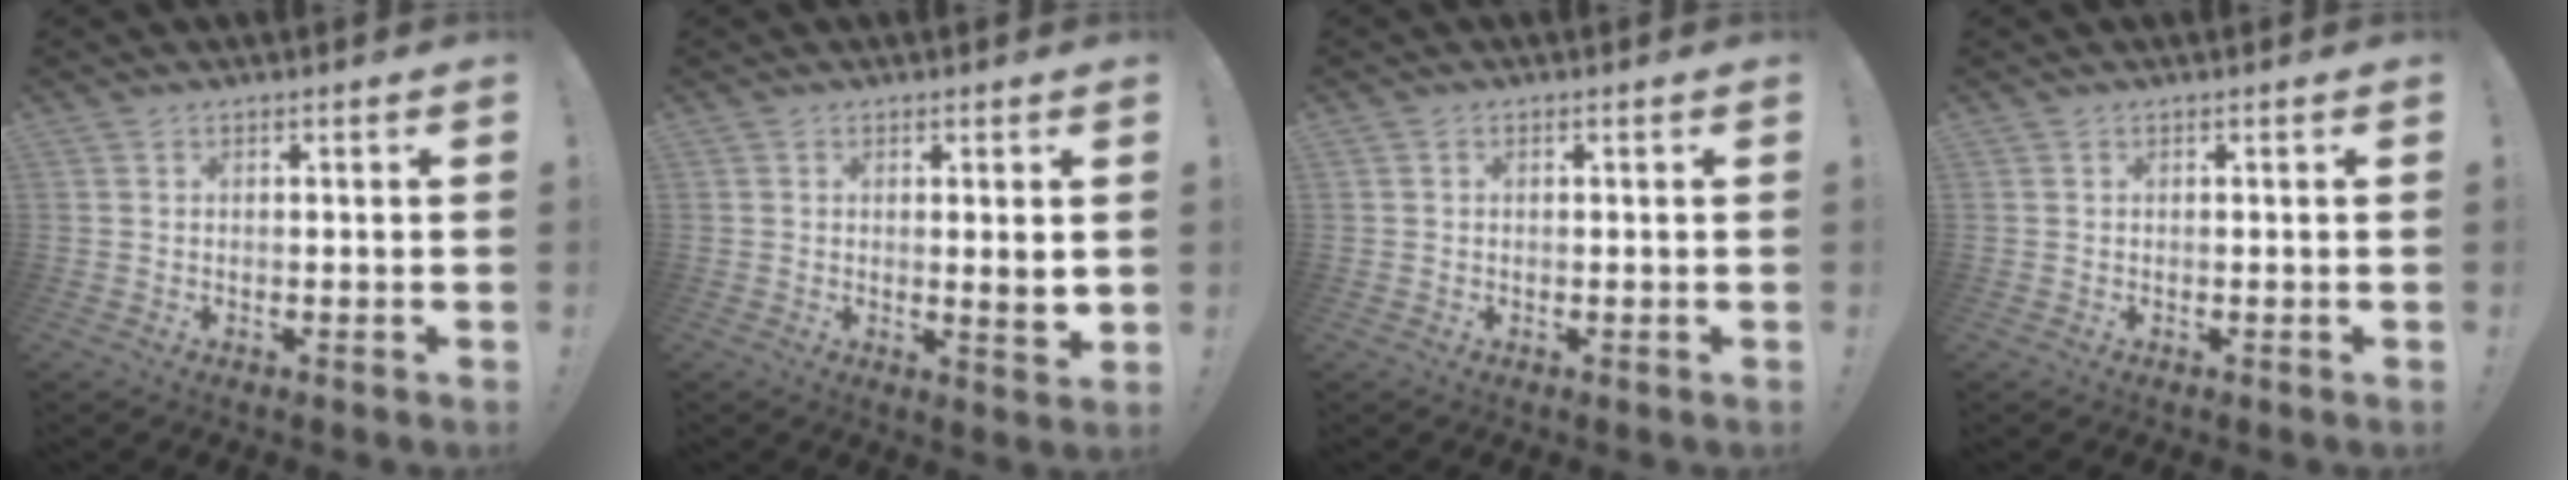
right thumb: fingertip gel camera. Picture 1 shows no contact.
{"total": 3.8, "force": [0.9, 0.1, 3.7], "torque": [-0.043, -0.015, 0.010]}
{"total": 0.5, "force": [-0.1, 0.5, 0.2], "torque": [-0.006, 0.003, -0.002]}
{"total": 0.0}